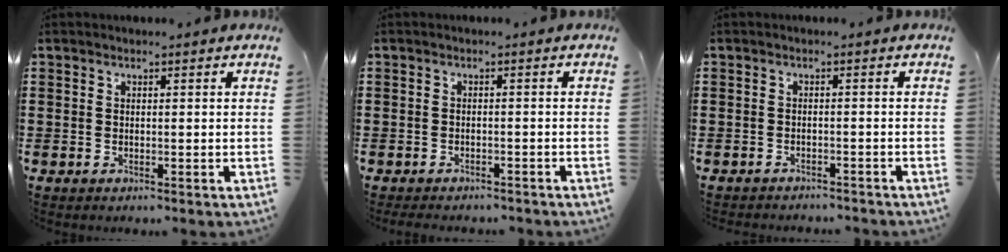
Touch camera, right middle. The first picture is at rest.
{"total": 1.6, "force": [-1.6, 0.4, -0.1], "torque": [-0.003, 0.003, -0.036]}
{"total": 1.5, "force": [-1.5, 0.2, -0.1], "torque": [-0.004, 0.003, -0.033]}